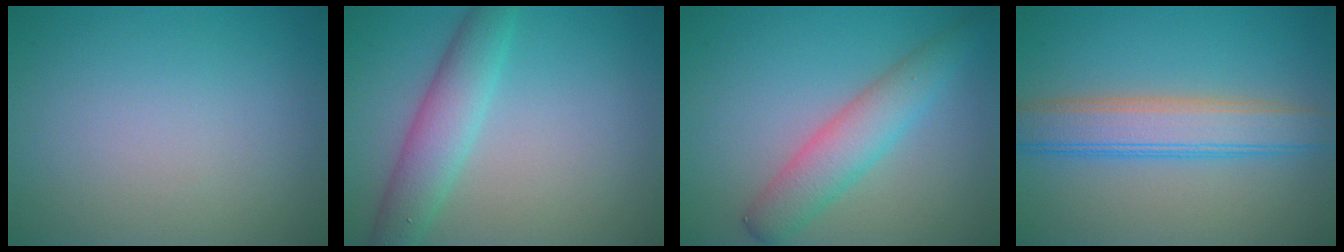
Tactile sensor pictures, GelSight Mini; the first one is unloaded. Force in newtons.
{"total": 4.3, "press": 4.3, "slide": 0.1}
{"total": 4.3, "press": 4.3, "slide": 0.2}
{"total": 5.4, "press": 5.4, "slide": 0.2}